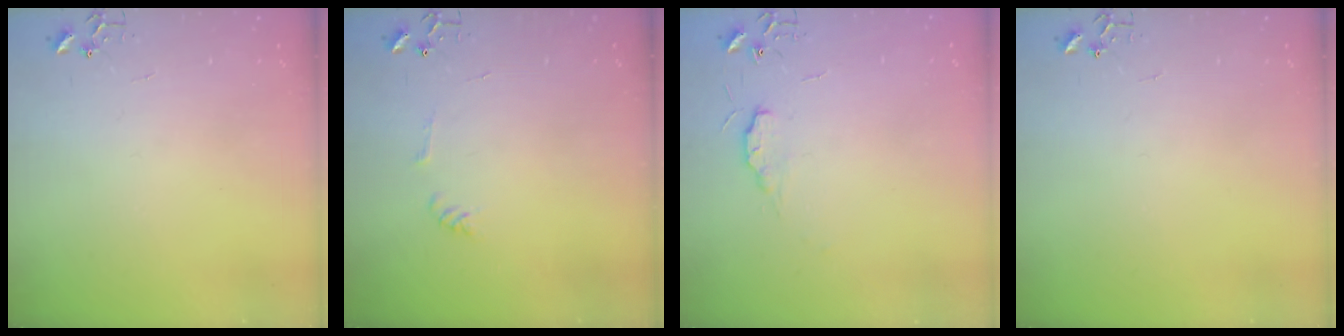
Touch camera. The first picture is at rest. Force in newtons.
{"total": 5.5, "press": 5.4, "slide": 0.7}
{"total": 5.0, "press": 4.9, "slide": 0.8}
{"total": 0.0}